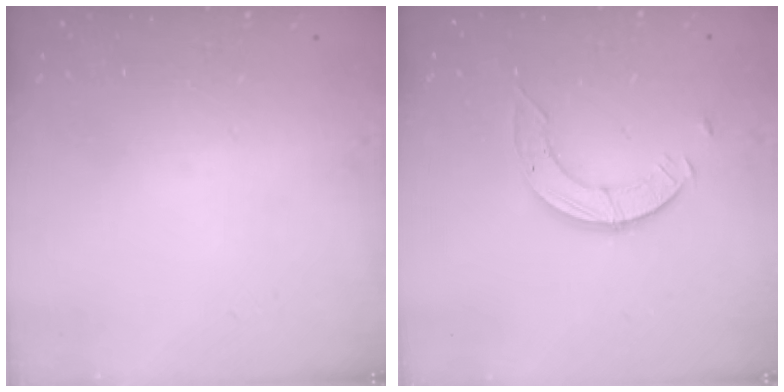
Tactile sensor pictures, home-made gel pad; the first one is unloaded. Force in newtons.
{"total": 3.5, "press": 3.5, "slide": 0.2}